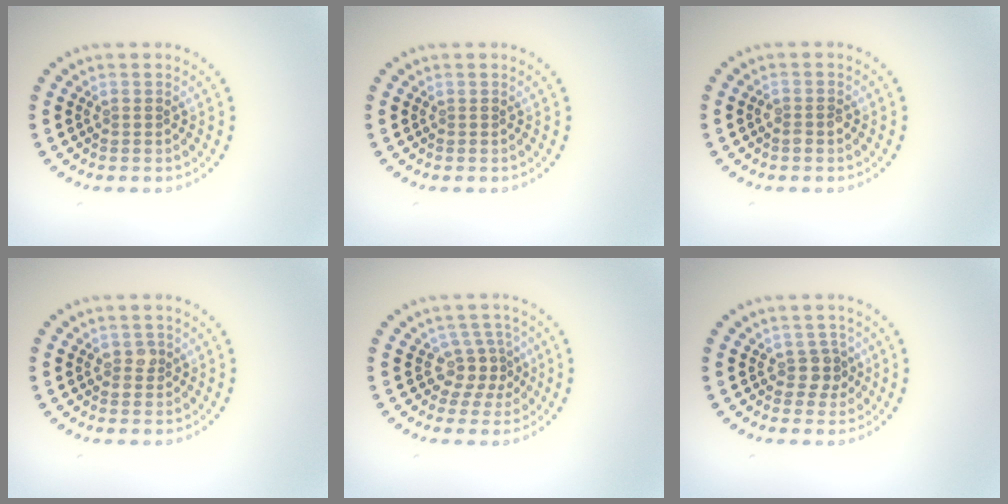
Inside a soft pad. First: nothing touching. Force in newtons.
{"total": 0.0}
{"total": 1.1, "press": 1.1, "slide": 0.2}
{"total": 1.1, "press": 1.1, "slide": 0.3}
{"total": 2.9, "press": 2.1, "slide": 2.0}
{"total": 1.8, "press": 1.5, "slide": 0.9}